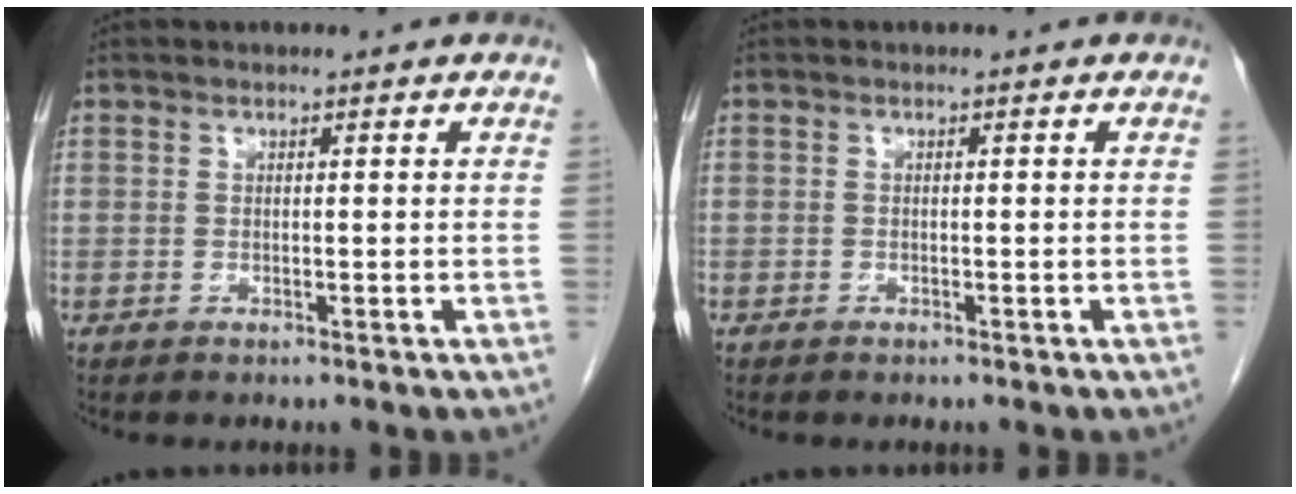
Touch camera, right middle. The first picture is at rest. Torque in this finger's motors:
{"motor_torque": [0.14, -0.13, -0.39, -0.21]}